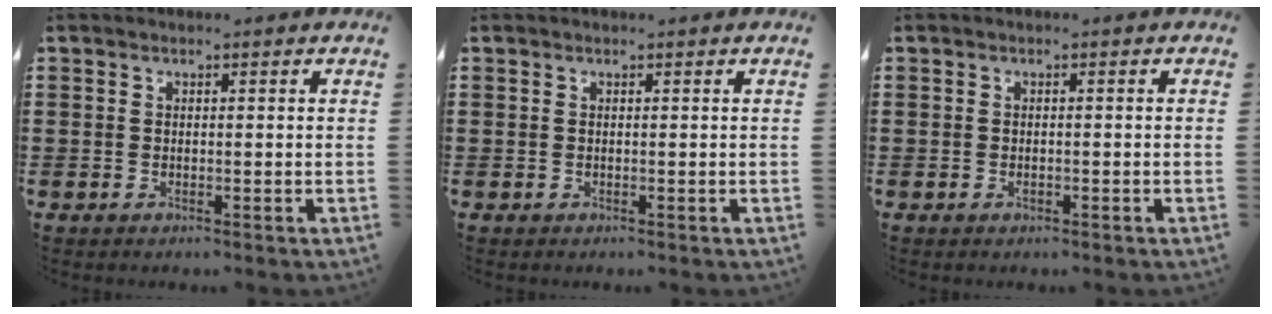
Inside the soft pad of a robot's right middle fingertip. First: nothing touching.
{"total": 0.0}
{"total": 0.5, "force": [-0.2, 0.3, 0.4], "torque": [-0.010, -0.004, -0.003]}